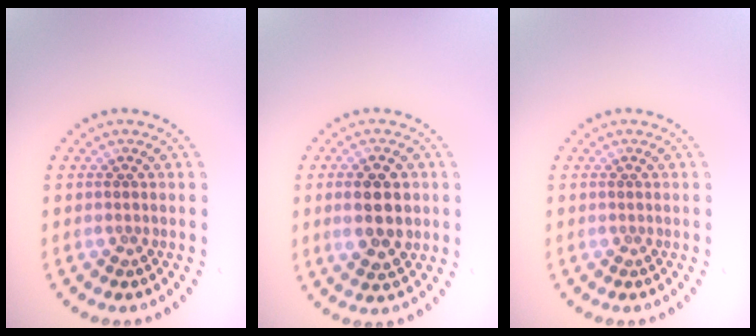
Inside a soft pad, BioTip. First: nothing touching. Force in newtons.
{"total": 4.4, "press": 4.4, "slide": 0.1}
{"total": 0.0}